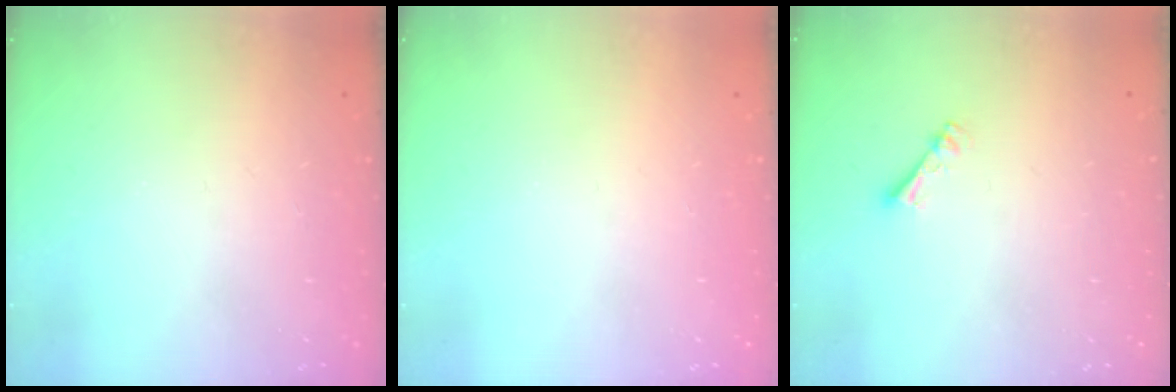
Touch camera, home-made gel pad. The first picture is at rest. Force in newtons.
{"total": 0.0}
{"total": 2.7, "press": 2.7, "slide": 0.4}